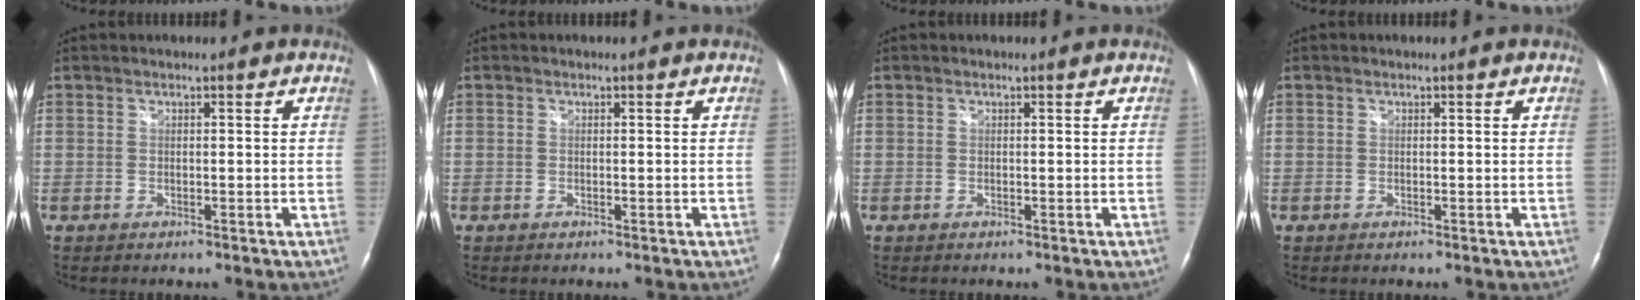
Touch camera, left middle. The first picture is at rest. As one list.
[{"total": 0.0}, {"total": 0.0}, {"total": 0.0}]